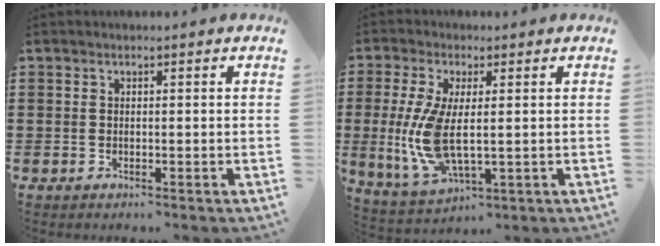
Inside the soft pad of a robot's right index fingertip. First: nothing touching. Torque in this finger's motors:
{"motor_torque": [2.14, 0.00, 1.05, 0.21]}